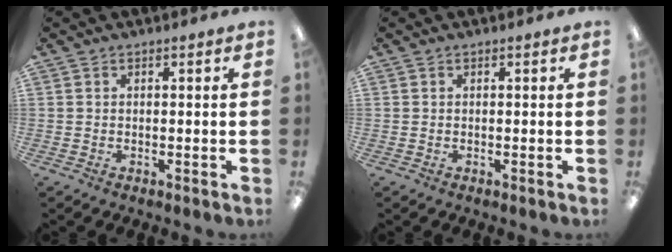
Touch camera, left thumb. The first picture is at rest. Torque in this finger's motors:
{"motor_torque": [-0.01, 0.02, 0.00, 0.00, 0.00]}